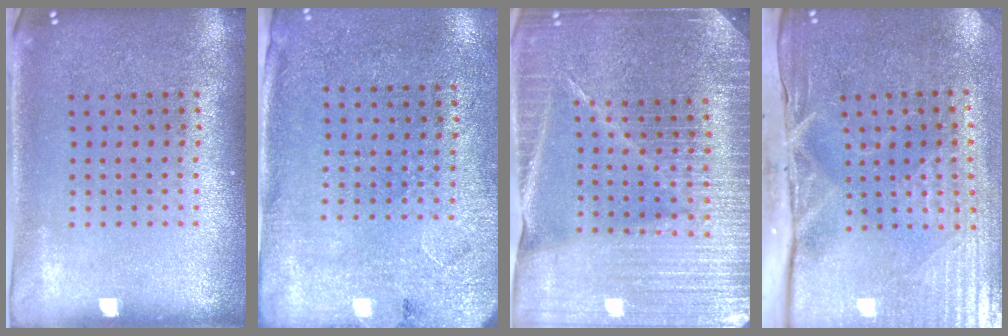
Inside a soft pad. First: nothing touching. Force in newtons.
{"total": 2.7, "press": 2.2, "slide": 1.6}
{"total": 4.7, "press": 4.4, "slide": 1.8}
{"total": 5.0, "press": 4.2, "slide": 2.7}